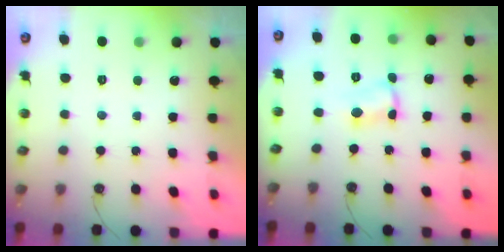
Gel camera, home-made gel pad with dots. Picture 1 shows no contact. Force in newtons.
{"total": 2.3, "press": 2.3, "slide": 0.1}